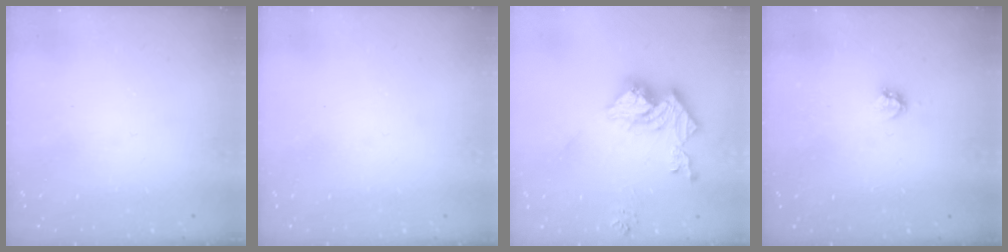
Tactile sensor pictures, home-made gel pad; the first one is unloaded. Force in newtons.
{"total": 0.0}
{"total": 14.1, "press": 14.0, "slide": 1.5}
{"total": 3.3, "press": 3.3, "slide": 0.1}